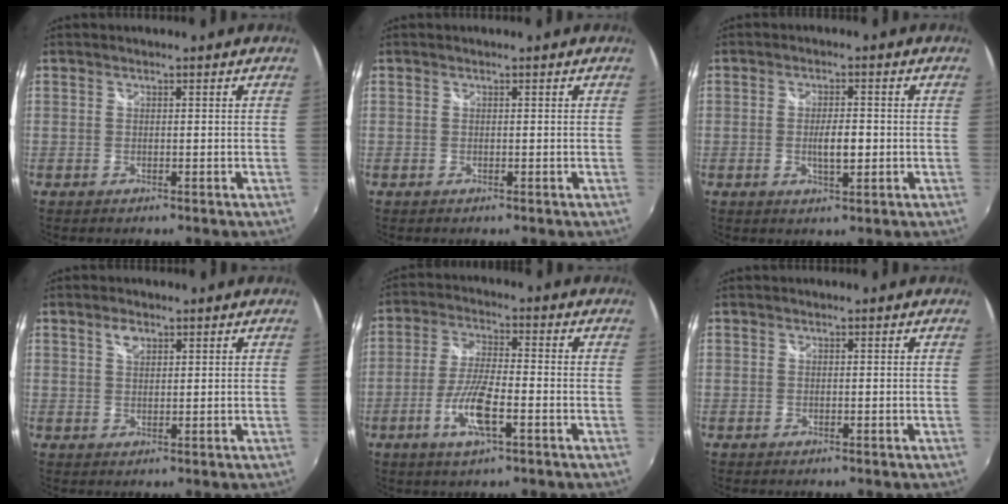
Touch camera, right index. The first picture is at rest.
{"total": 0.0}
{"total": 4.5, "force": [-0.6, 1.5, 4.2], "torque": [-0.075, -0.004, -0.009]}
{"total": 2.5, "force": [1.4, 1.3, 1.5], "torque": [-0.025, 0.004, 0.024]}
{"total": 8.8, "force": [-3.5, 1.9, 7.9], "torque": [-0.162, -0.005, -0.069]}
{"total": 0.0}